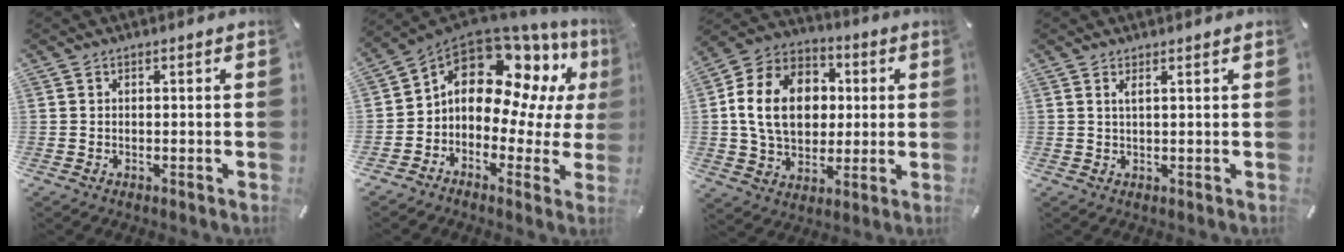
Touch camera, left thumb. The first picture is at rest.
{"total": 13.7, "force": [6.8, 8.7, 8.1], "torque": [-0.146, -0.054, 0.117]}
{"total": 16.7, "force": [1.3, 13.3, 10.0], "torque": [-0.218, 0.015, 0.022]}
{"total": 1.7, "force": [1.0, 0.0, 1.4], "torque": [-0.029, -0.001, 0.017]}